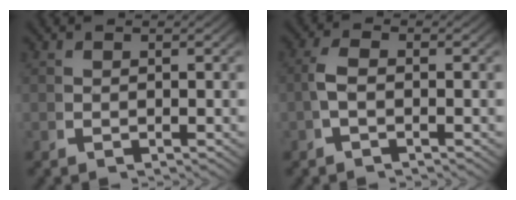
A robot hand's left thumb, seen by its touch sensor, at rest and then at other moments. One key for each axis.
{"total": 2.0, "fx": -0.2, "fy": 1.0, "fz": 1.7, "tx": -0.044, "ty": 0.001, "tz": -0.009}